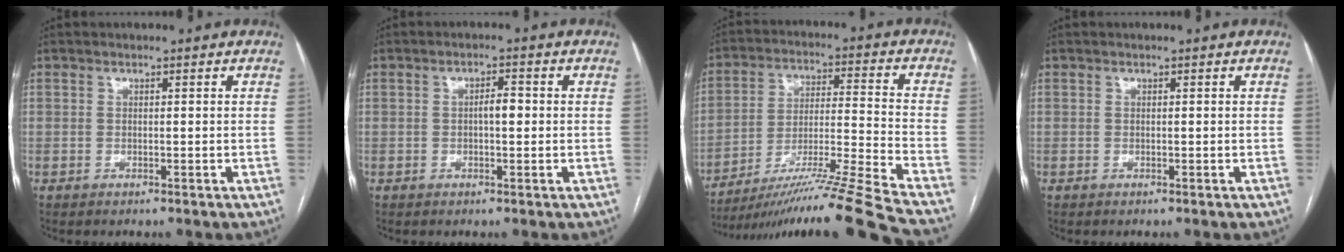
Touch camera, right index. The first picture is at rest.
{"total": 2.4, "force": [-0.1, 0.8, 2.3], "torque": [-0.037, 0.005, -0.001]}
{"total": 19.8, "force": [-16.8, -3.2, 10.1], "torque": [-0.150, -0.014, -0.279]}
{"total": 0.0}